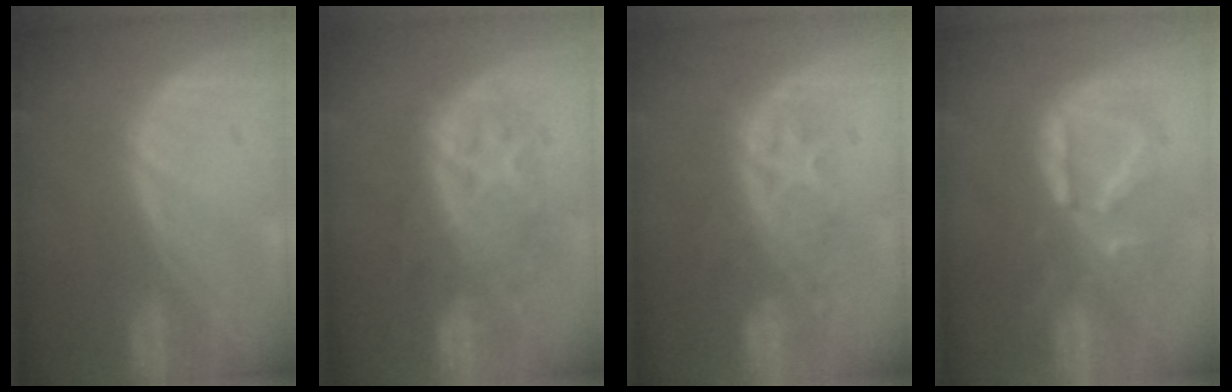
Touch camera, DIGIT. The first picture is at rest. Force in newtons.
{"total": 8.3, "press": 8.3, "slide": 0.8}
{"total": 8.2, "press": 7.3, "slide": 3.8}
{"total": 8.0, "press": 8.0, "slide": 0.1}